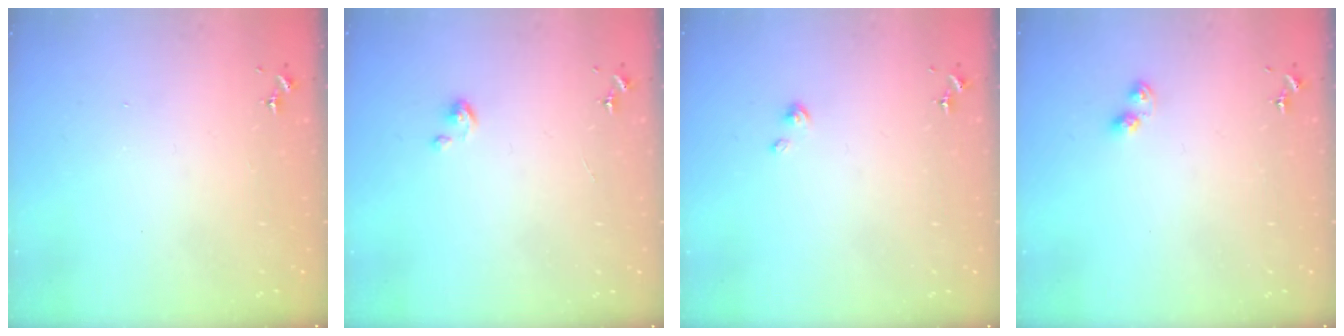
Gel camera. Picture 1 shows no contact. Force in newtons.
{"total": 3.4, "press": 3.4, "slide": 0.2}
{"total": 2.9, "press": 2.9, "slide": 0.2}
{"total": 4.1, "press": 4.0, "slide": 0.5}